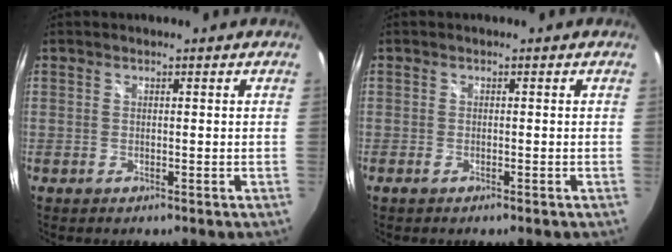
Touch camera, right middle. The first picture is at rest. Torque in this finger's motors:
{"motor_torque": [-0.41, -0.06, 0.07, -0.01]}